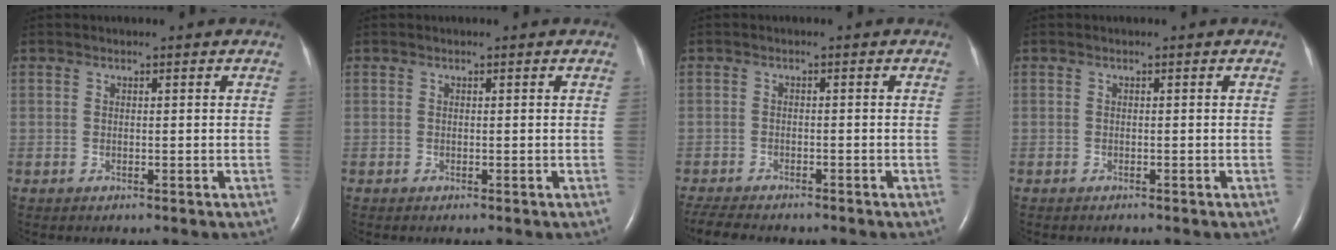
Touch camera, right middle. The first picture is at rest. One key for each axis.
{"total": 0.0}
{"total": 6.8, "fx": -6.0, "fy": 1.5, "fz": 2.9, "tx": -0.050, "ty": -0.012, "tz": -0.092}
{"total": 0.0}